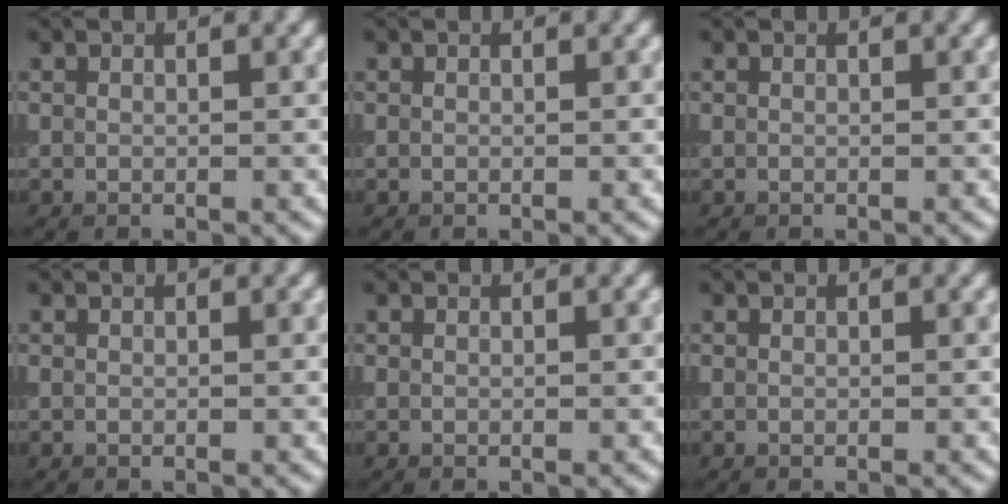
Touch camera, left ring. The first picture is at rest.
{"total": 0.0}
{"total": 0.0}
{"total": 0.0}
{"total": 0.0}
{"total": 0.0}